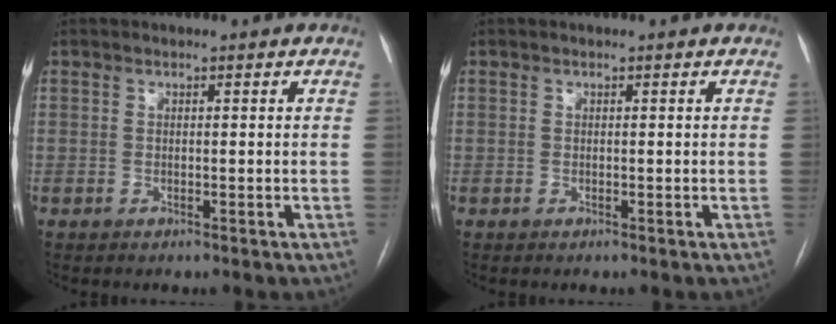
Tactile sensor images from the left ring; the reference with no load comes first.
{"total": 0.0}